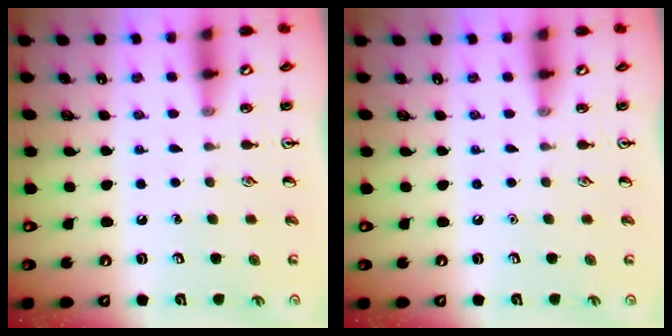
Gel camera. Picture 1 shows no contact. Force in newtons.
{"total": 0.0}